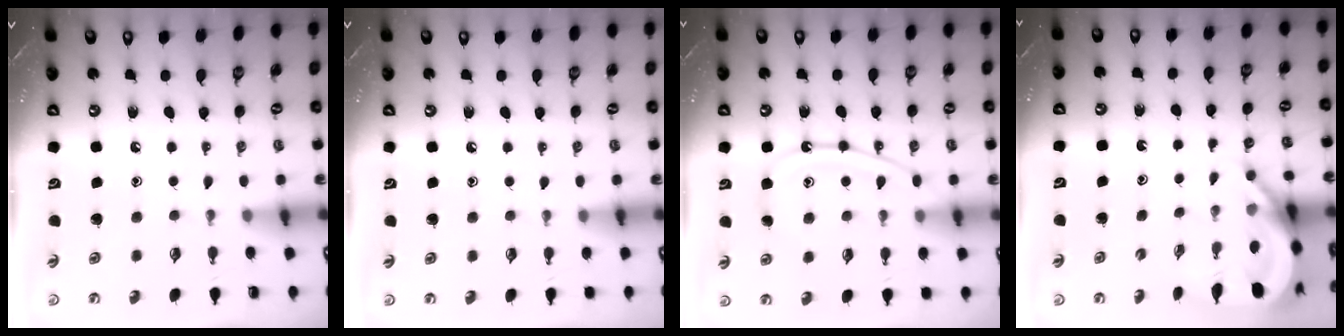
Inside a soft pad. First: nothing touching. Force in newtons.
{"total": 4.2, "press": 4.1, "slide": 0.6}
{"total": 11.1, "press": 11.1, "slide": 1.2}
{"total": 7.7, "press": 7.7, "slide": 0.7}